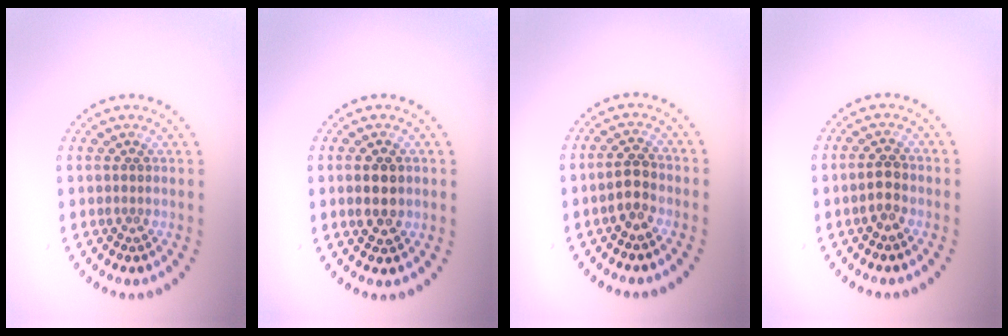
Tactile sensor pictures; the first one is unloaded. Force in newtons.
{"total": 2.7, "press": 2.7, "slide": 0.3}
{"total": 2.4, "press": 2.3, "slide": 0.8}
{"total": 1.9, "press": 1.8, "slide": 0.3}